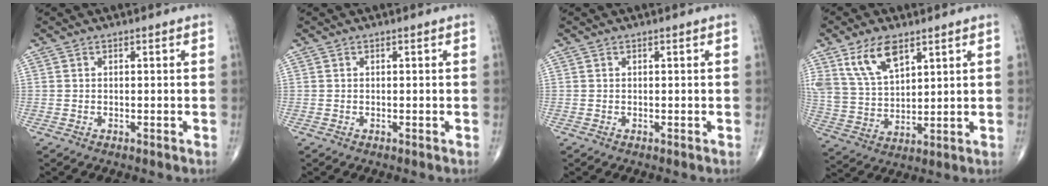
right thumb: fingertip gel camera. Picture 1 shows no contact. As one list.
[{"total": 0.0}, {"total": 0.0}, {"total": 10.7, "force": [6.2, 5.3, 7.0], "torque": [-0.124, -0.024, 0.131]}]